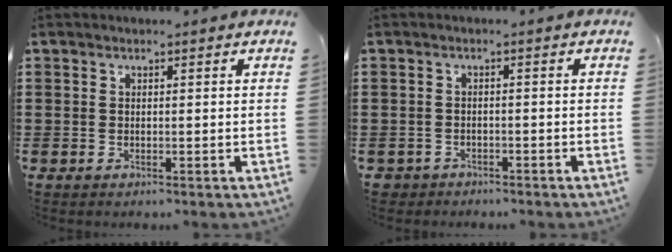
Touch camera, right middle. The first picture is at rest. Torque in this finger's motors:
{"motor_torque": [-0.06, -0.05, -0.04, -0.01]}